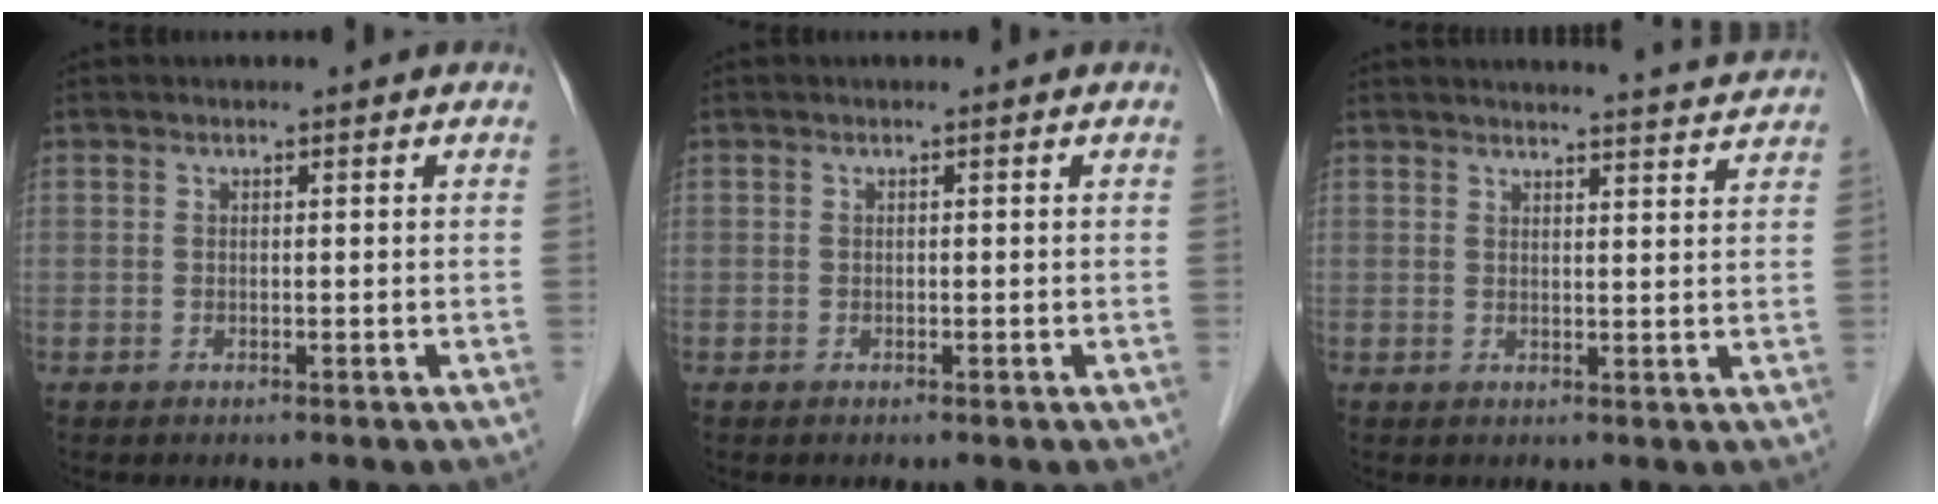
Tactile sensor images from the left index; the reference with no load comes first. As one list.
[{"total": 0.0}, {"total": 9.0, "force": [8.8, -0.5, 1.7], "torque": [-0.024, -0.008, 0.092]}]